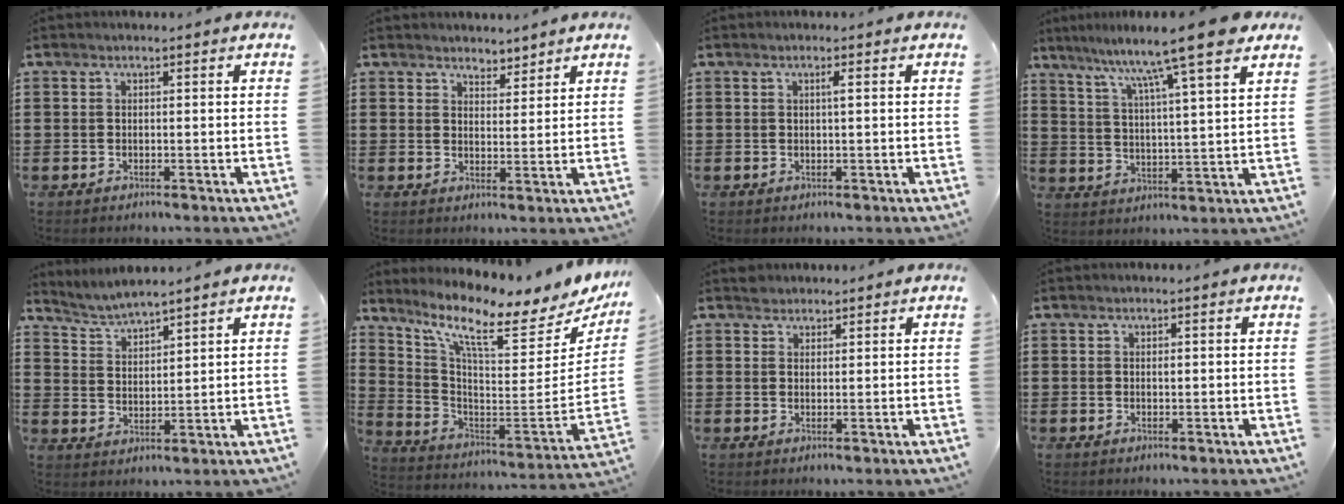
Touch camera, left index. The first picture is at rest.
{"total": 3.0, "force": [2.9, 0.7, -0.1], "torque": [-0.007, -0.005, 0.055]}
{"total": 1.1, "force": [0.3, 0.0, 1.0], "torque": [-0.020, -0.002, 0.005]}
{"total": 10.6, "force": [8.5, -0.7, 6.3], "torque": [-0.134, -0.045, 0.134]}
{"total": 3.5, "force": [3.5, -0.1, 0.3], "torque": [-0.020, -0.014, 0.062]}
{"total": 9.6, "force": [7.0, 1.3, 6.5], "torque": [-0.143, -0.065, 0.108]}
{"total": 1.8, "force": [1.6, 0.9, 0.0], "torque": [-0.004, 0.003, 0.033]}
{"total": 0.6, "force": [0.2, 0.3, 0.6], "torque": [-0.011, -0.001, 0.004]}